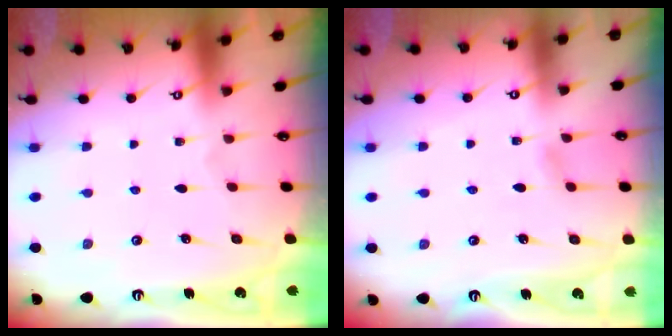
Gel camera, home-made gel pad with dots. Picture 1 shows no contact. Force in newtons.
{"total": 3.6, "press": 3.6, "slide": 0.3}